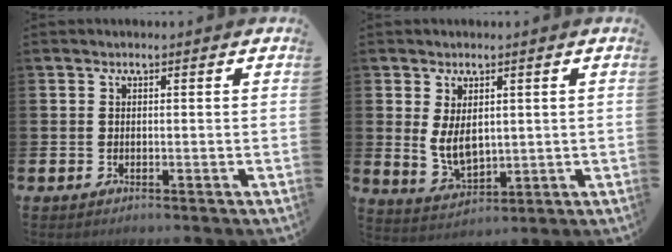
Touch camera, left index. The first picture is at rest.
{"total": 4.7, "force": [1.5, 2.6, 3.6], "torque": [-0.051, -0.008, 0.024]}